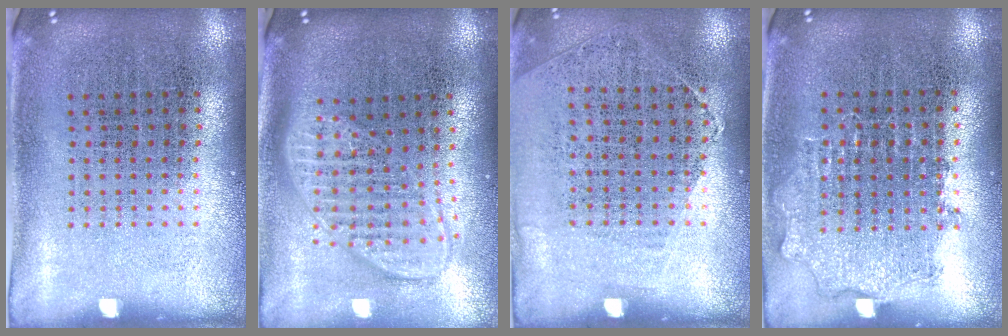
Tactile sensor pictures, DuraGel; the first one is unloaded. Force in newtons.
{"total": 1.9, "press": 1.5, "slide": 1.1}
{"total": 1.2, "press": 0.9, "slide": 0.7}
{"total": 0.9, "press": 0.9, "slide": 0.2}